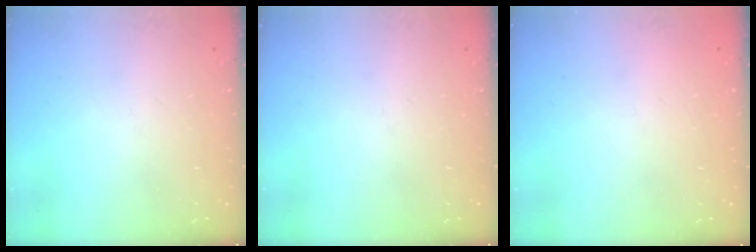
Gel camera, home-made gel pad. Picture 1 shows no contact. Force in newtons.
{"total": 0.0}
{"total": 2.1, "press": 2.1, "slide": 0.1}